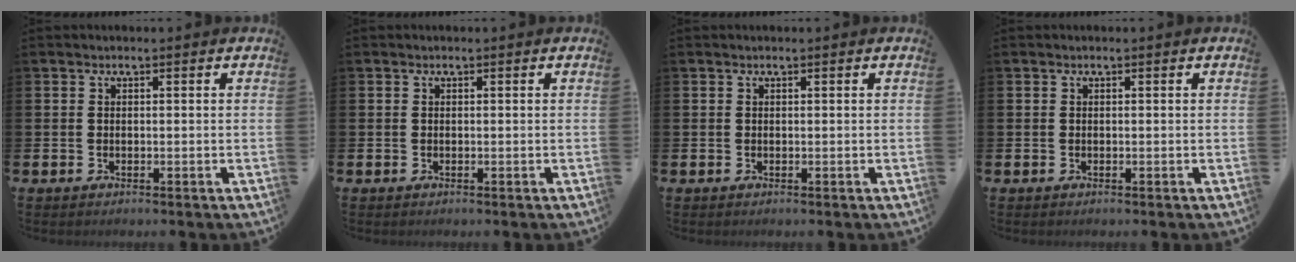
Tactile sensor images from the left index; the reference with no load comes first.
{"total": 0.0}
{"total": 0.0}
{"total": 0.0}